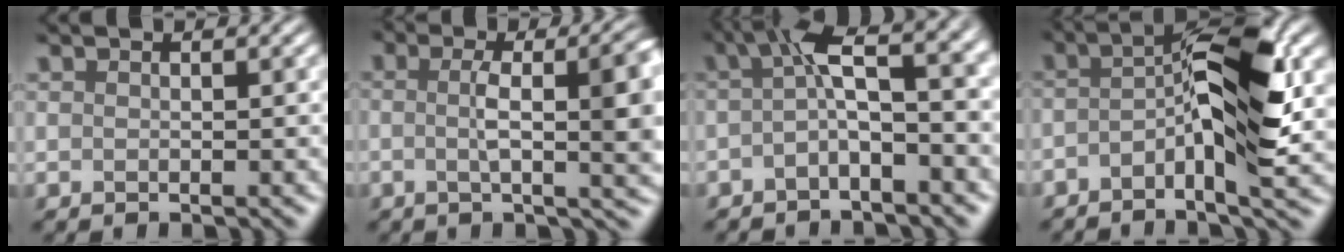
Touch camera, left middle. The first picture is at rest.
{"total": 5.6, "force": [-0.3, 1.1, 5.5], "torque": [-0.089, 0.013, 0.013]}
{"total": 5.1, "force": [-0.7, 0.6, 5.0], "torque": [-0.092, 0.027, -0.007]}
{"total": 6.0, "force": [-1.8, 0.2, 5.7], "torque": [-0.112, 0.015, -0.024]}